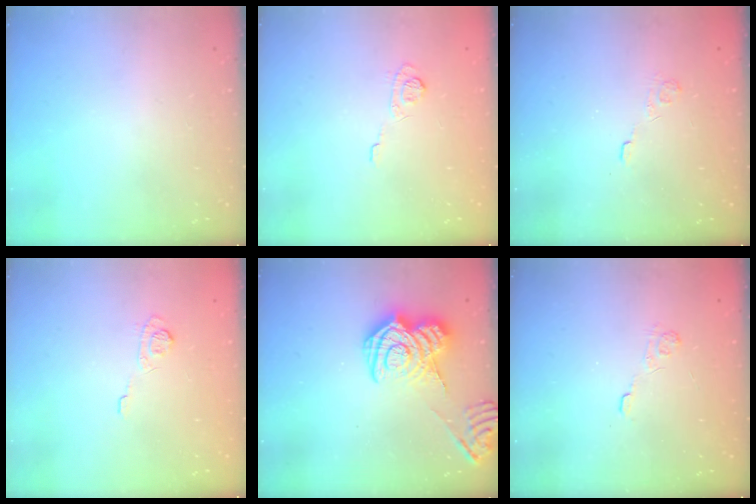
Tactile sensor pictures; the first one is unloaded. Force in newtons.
{"total": 6.2, "press": 6.1, "slide": 1.5}
{"total": 2.4, "press": 1.9, "slide": 1.4}
{"total": 6.2, "press": 6.1, "slide": 1.5}
{"total": 12.8, "press": 12.8, "slide": 0.7}
{"total": 2.9, "press": 2.4, "slide": 1.5}